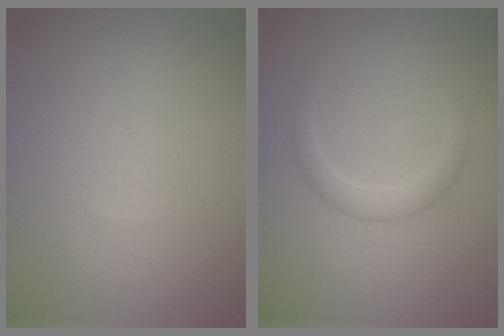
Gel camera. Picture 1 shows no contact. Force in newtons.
{"total": 1.6, "press": 1.6, "slide": 0.1}